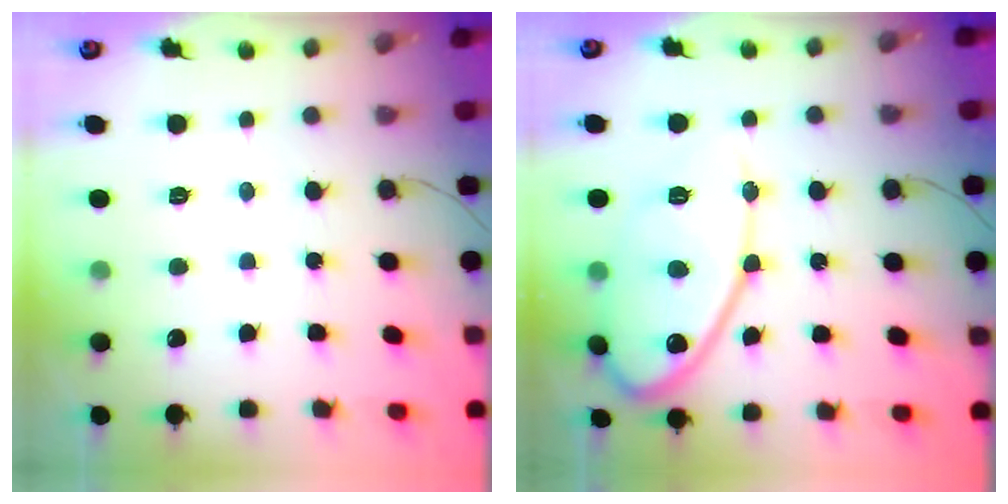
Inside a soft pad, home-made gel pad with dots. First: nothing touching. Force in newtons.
{"total": 15.6, "press": 15.6, "slide": 1.4}